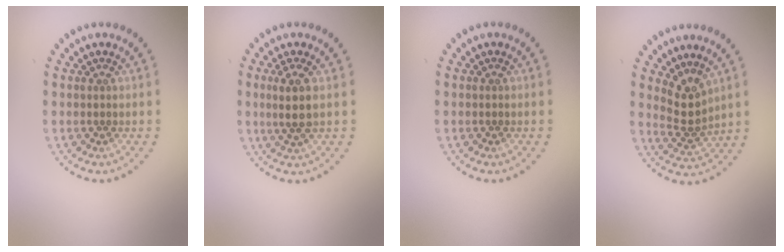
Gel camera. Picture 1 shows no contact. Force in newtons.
{"total": 2.5, "press": 2.2, "slide": 1.2}
{"total": 0.0}
{"total": 2.8, "press": 2.1, "slide": 1.9}